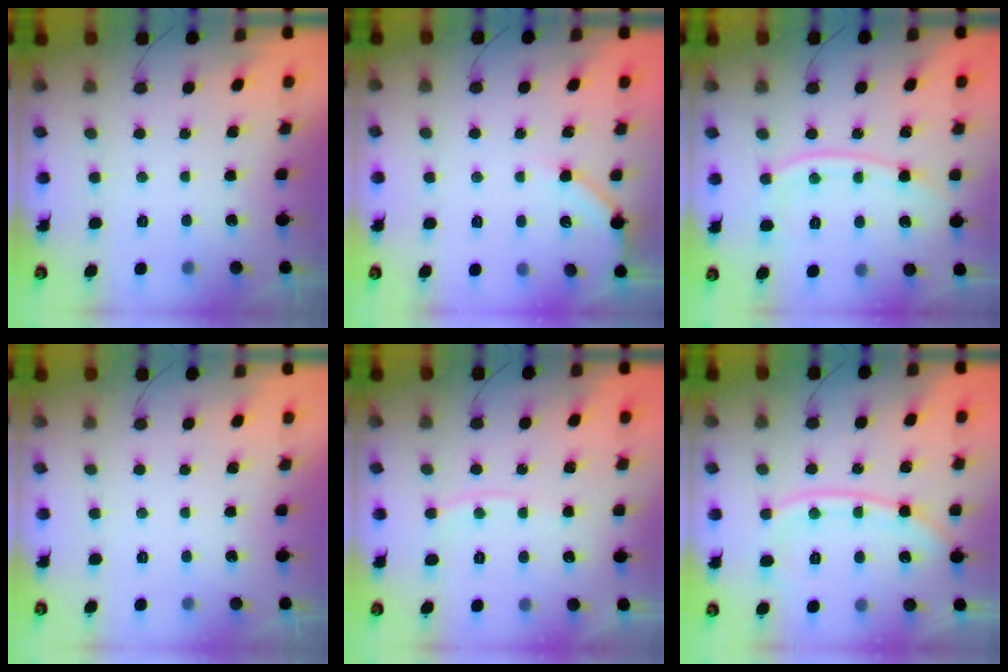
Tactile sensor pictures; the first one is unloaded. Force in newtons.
{"total": 5.4, "press": 5.4, "slide": 0.6}
{"total": 10.6, "press": 10.5, "slide": 1.2}
{"total": 0.0}
{"total": 5.7, "press": 5.7, "slide": 0.5}
{"total": 10.8, "press": 10.7, "slide": 1.6}